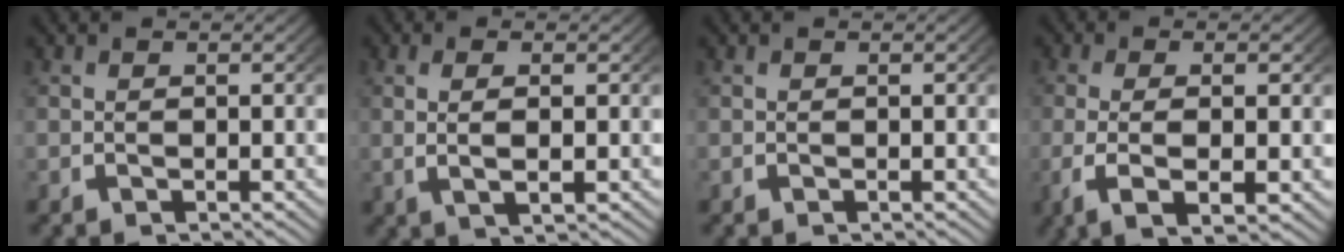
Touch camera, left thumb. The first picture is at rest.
{"total": 2.6, "force": [0.3, 0.5, 2.6], "torque": [-0.051, -0.001, 0.012]}
{"total": 0.0}
{"total": 5.7, "force": [-1.2, 2.1, 5.2], "torque": [-0.114, -0.015, -0.010]}